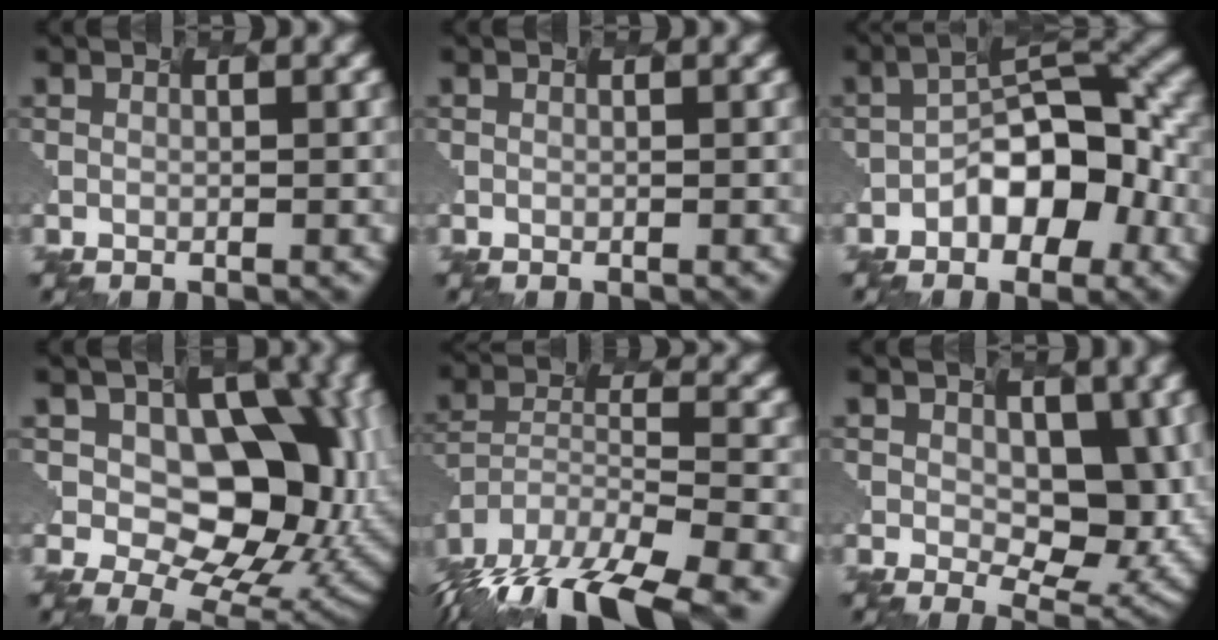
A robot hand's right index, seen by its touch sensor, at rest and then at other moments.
{"total": 0.0}
{"total": 7.5, "force": [-3.4, 3.6, 5.7], "torque": [-0.080, 0.016, -0.061]}
{"total": 11.0, "force": [0.8, 7.5, 8.0], "torque": [-0.114, -0.009, 0.021]}
{"total": 16.5, "force": [-14.5, 4.6, 6.4], "torque": [-0.130, -0.022, -0.211]}
{"total": 6.9, "force": [0.7, 4.3, 5.3], "torque": [-0.098, -0.012, 0.022]}